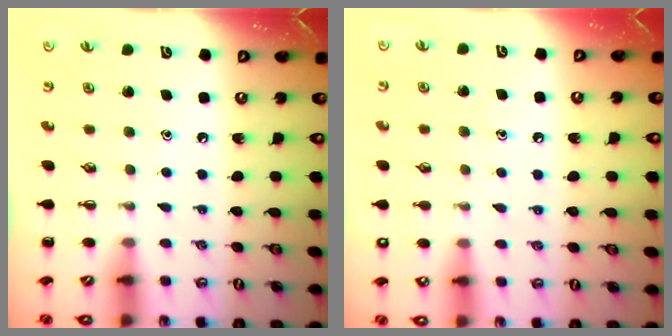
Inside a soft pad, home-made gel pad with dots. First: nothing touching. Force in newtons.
{"total": 6.4, "press": 6.1, "slide": 1.9}